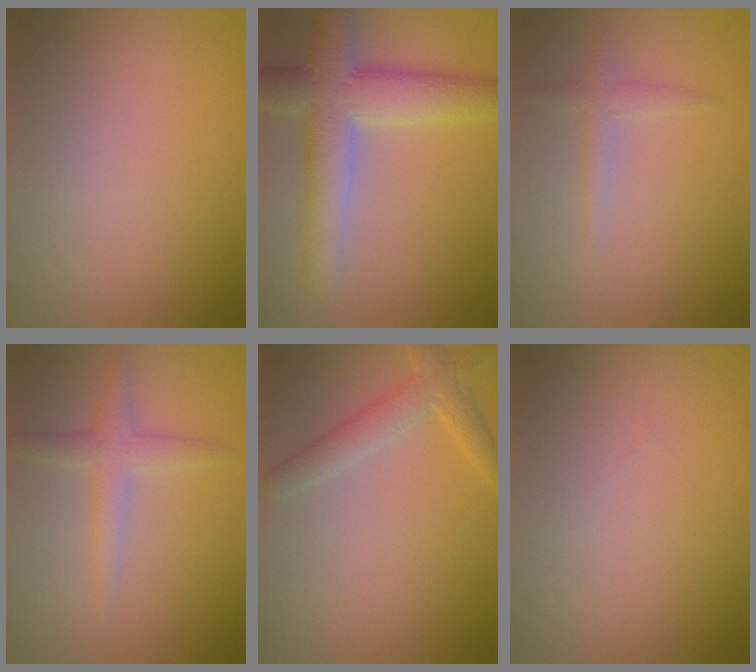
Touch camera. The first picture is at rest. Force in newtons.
{"total": 6.9, "press": 6.9, "slide": 0.6}
{"total": 1.3, "press": 1.3, "slide": 0.1}
{"total": 2.4, "press": 2.4, "slide": 0.0}
{"total": 2.5, "press": 2.5, "slide": 0.1}
{"total": 0.0}